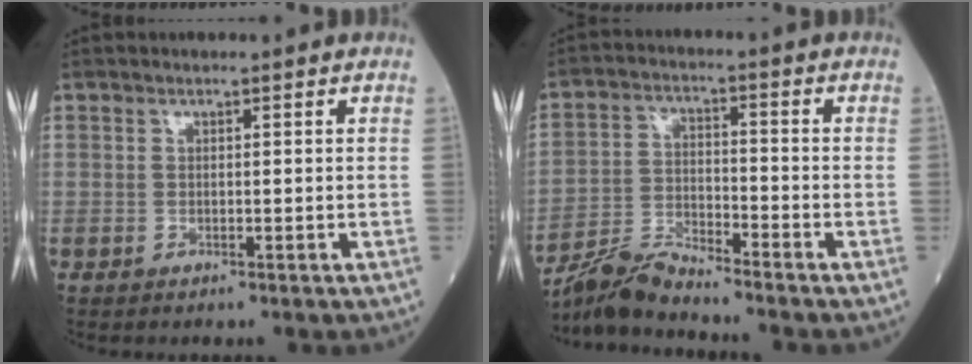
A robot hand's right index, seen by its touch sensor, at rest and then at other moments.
{"total": 6.6, "force": [-6.5, -0.5, 1.1], "torque": [-0.026, -0.010, -0.126]}